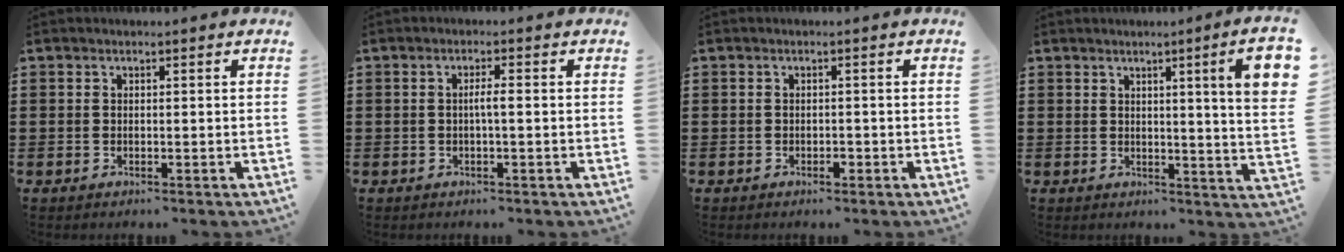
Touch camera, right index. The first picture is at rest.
{"total": 1.9, "force": [-0.2, 0.1, 1.9], "torque": [-0.035, -0.001, -0.006]}
{"total": 1.0, "force": [-0.6, 0.5, 0.7], "torque": [-0.016, -0.003, -0.010]}
{"total": 6.1, "force": [2.6, -0.6, 5.4], "torque": [-0.084, -0.019, 0.036]}